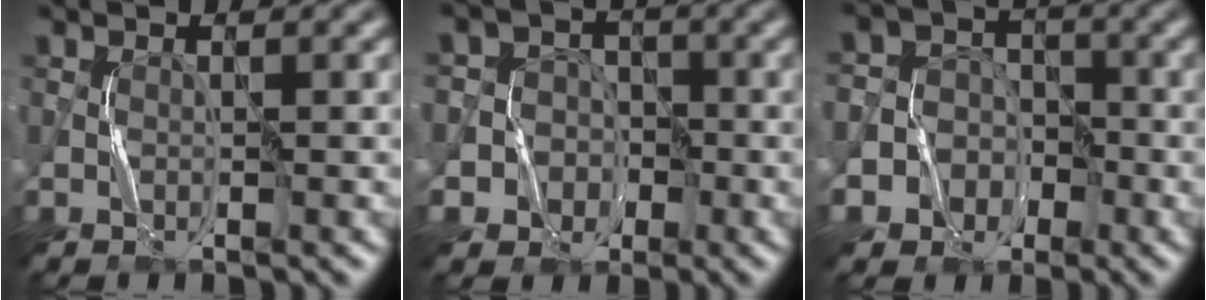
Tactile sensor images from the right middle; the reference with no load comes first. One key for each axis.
{"total": 5.6, "fx": -1.9, "fy": 5.3, "fz": 0.5, "tx": 0.000, "ty": 0.016, "tz": -0.059}
{"total": 6.5, "fx": -2.7, "fy": 5.9, "fz": 0.9, "tx": -0.010, "ty": 0.014, "tz": -0.072}